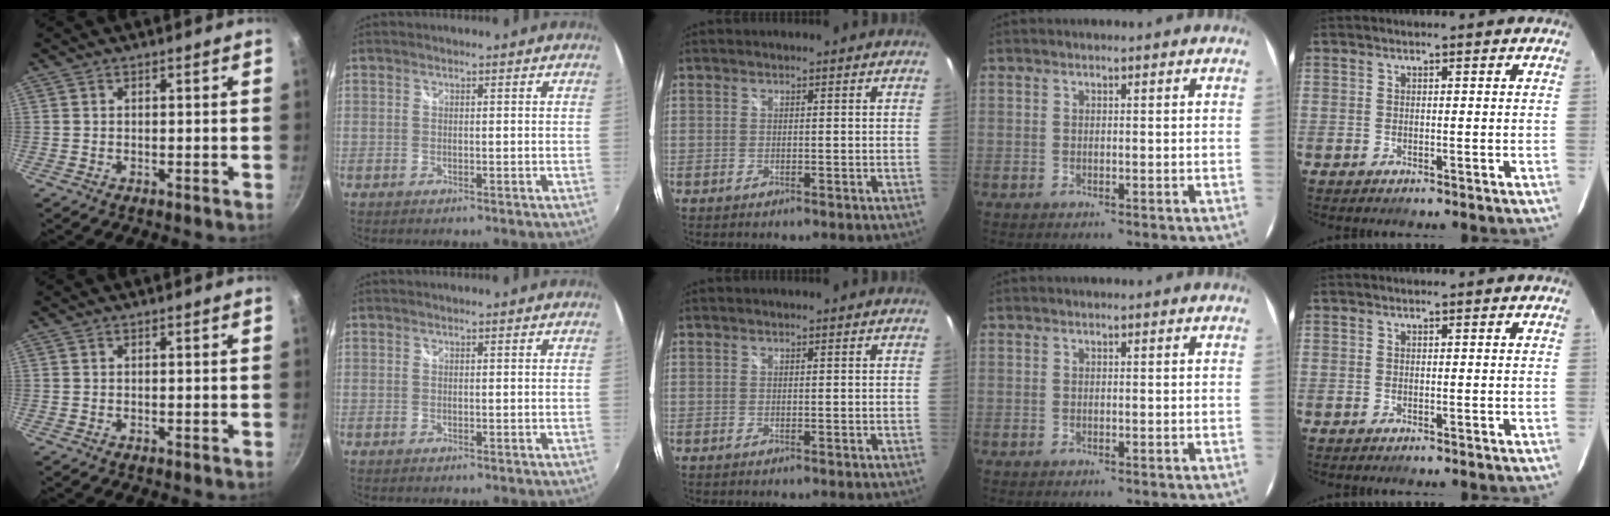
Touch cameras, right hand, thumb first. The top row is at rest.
{}